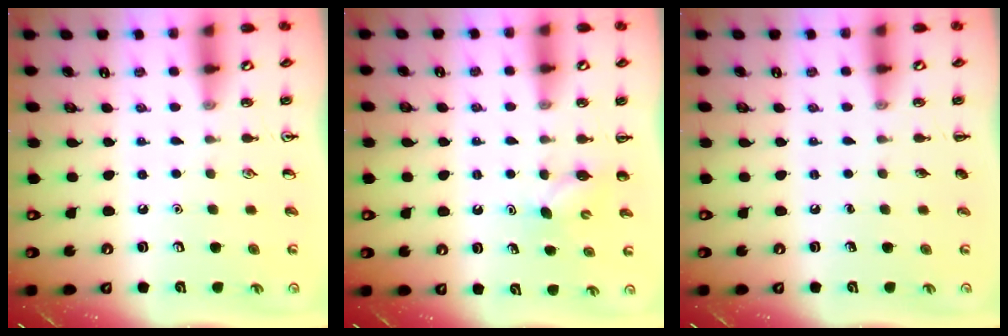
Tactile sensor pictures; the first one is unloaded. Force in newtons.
{"total": 4.2, "press": 4.1, "slide": 1.0}
{"total": 0.0}